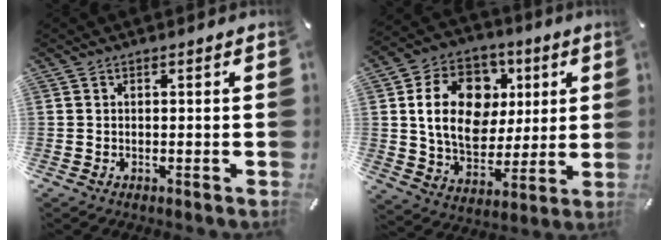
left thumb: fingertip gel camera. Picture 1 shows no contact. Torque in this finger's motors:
{"motor_torque": [2.69, 2.30, 0.85, 0.21, 0.48]}